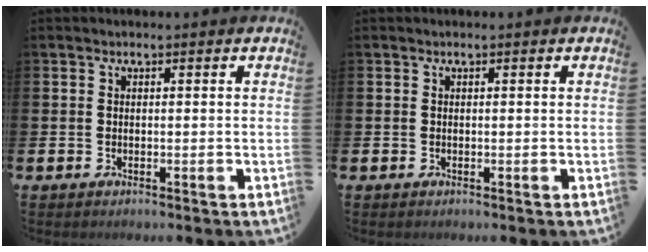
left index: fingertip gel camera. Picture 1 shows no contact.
{"total": 0.0}